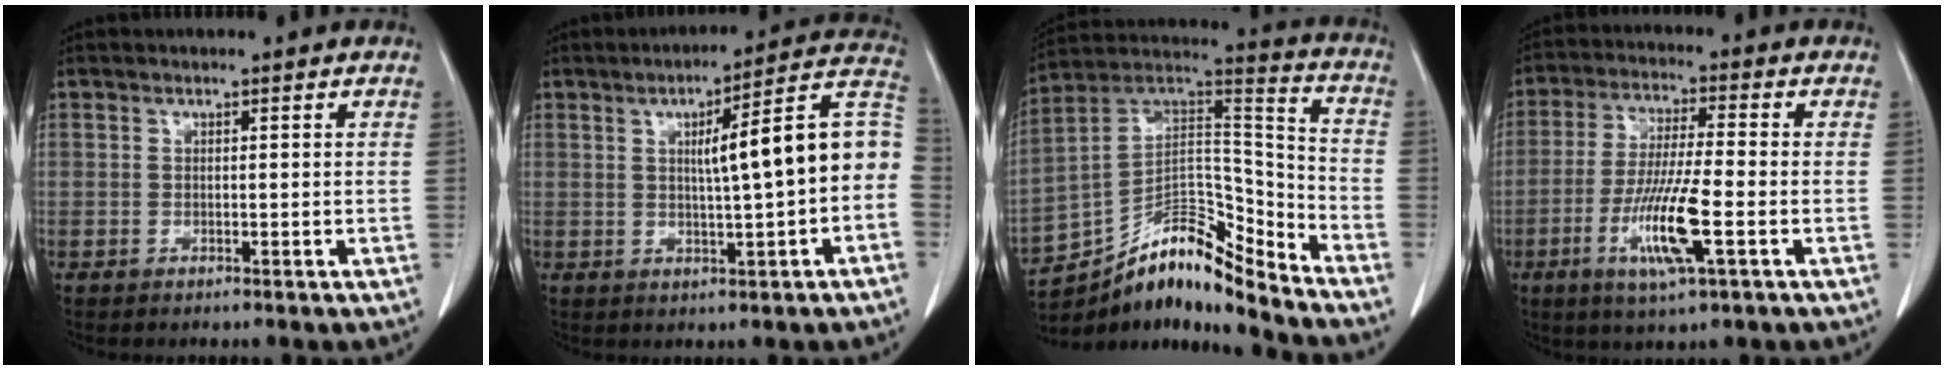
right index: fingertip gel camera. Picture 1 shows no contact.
{"total": 13.2, "force": [0.3, 1.0, 13.1], "torque": [-0.172, 0.035, 0.002]}
{"total": 16.4, "force": [-14.0, 2.8, 8.1], "torque": [-0.123, 0.063, -0.244]}
{"total": 10.9, "force": [-3.7, 0.6, 10.2], "torque": [-0.201, -0.016, -0.070]}